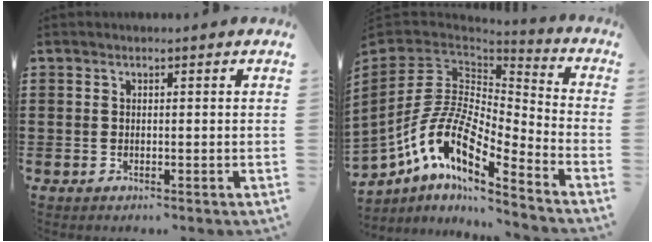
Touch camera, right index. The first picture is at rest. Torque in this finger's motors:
{"motor_torque": [2.14, 0.00, 0.38, 0.21]}